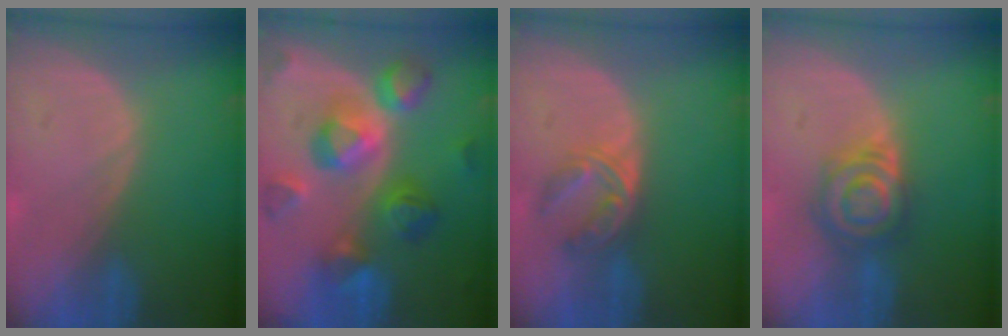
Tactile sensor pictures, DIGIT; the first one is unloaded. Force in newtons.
{"total": 11.1, "press": 11.1, "slide": 0.9}
{"total": 5.9, "press": 5.0, "slide": 3.2}
{"total": 6.9, "press": 6.5, "slide": 2.5}